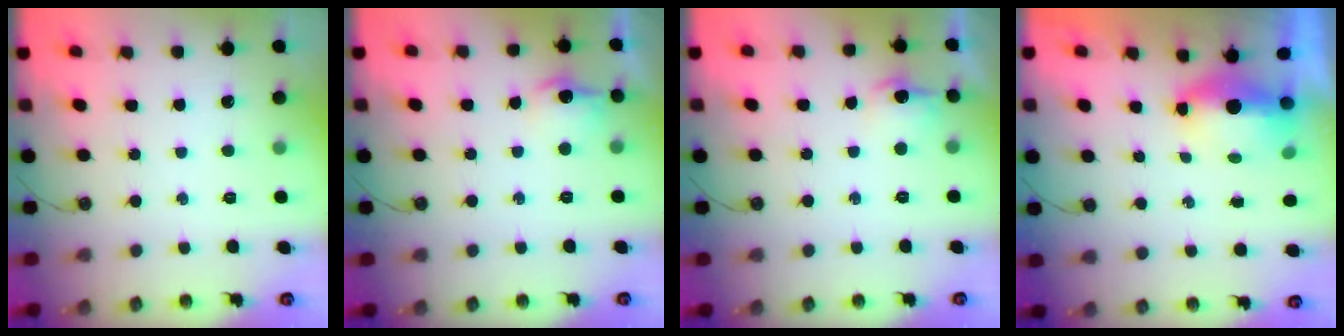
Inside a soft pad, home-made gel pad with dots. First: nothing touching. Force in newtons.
{"total": 9.2, "press": 9.1, "slide": 0.9}
{"total": 8.4, "press": 8.3, "slide": 0.8}
{"total": 13.2, "press": 7.5, "slide": 10.8}